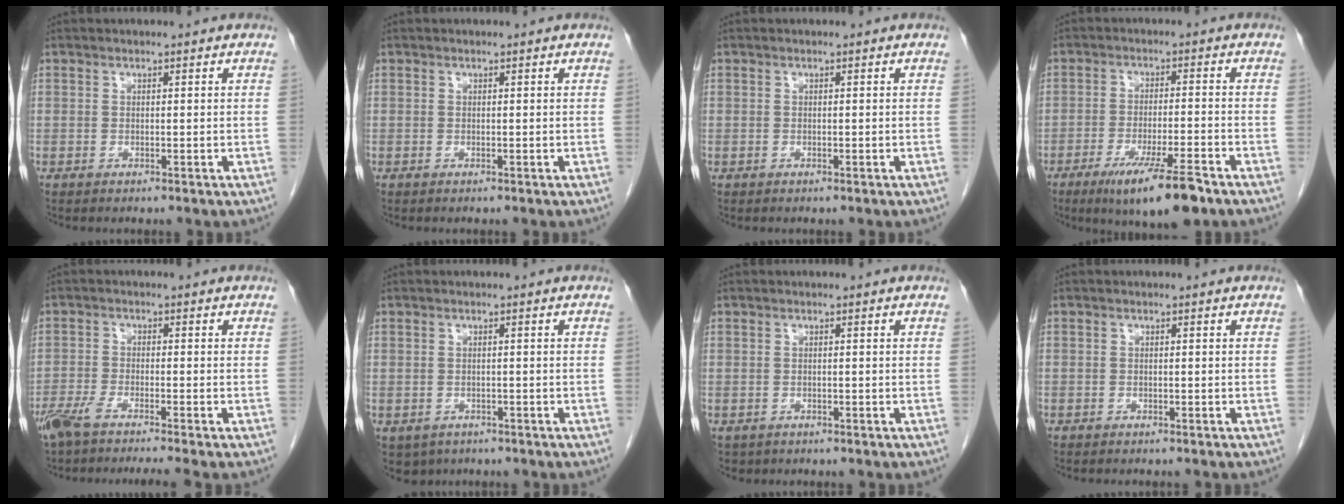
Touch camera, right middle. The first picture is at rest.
{"total": 0.0}
{"total": 0.0}
{"total": 10.6, "force": [-7.0, 1.0, 7.9], "torque": [-0.130, -0.023, -0.110]}
{"total": 7.2, "force": [-5.9, -0.4, 4.1], "torque": [-0.067, -0.013, -0.101]}
{"total": 3.0, "force": [-1.8, 2.3, 0.8], "torque": [-0.012, 0.001, -0.021]}
{"total": 1.7, "force": [-1.0, 1.3, 0.3], "torque": [-0.013, 0.001, -0.010]}
{"total": 1.9, "force": [-1.6, 0.9, 0.4], "torque": [-0.006, 0.001, -0.022]}